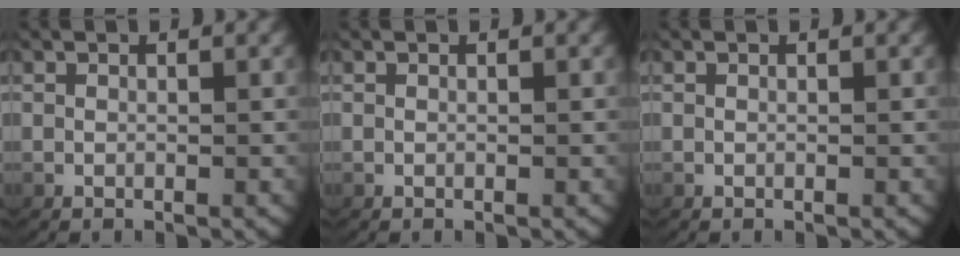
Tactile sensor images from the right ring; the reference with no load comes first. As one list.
[{"total": 0.0}, {"total": 0.0}]